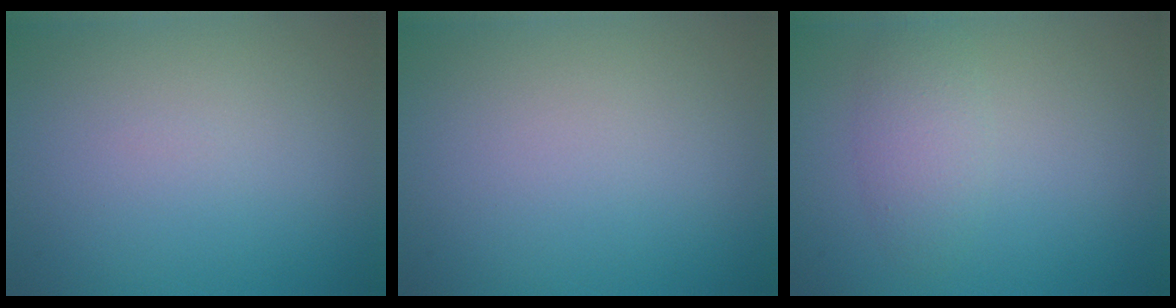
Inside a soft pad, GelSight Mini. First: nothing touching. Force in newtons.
{"total": 0.0}
{"total": 2.5, "press": 2.5, "slide": 0.1}